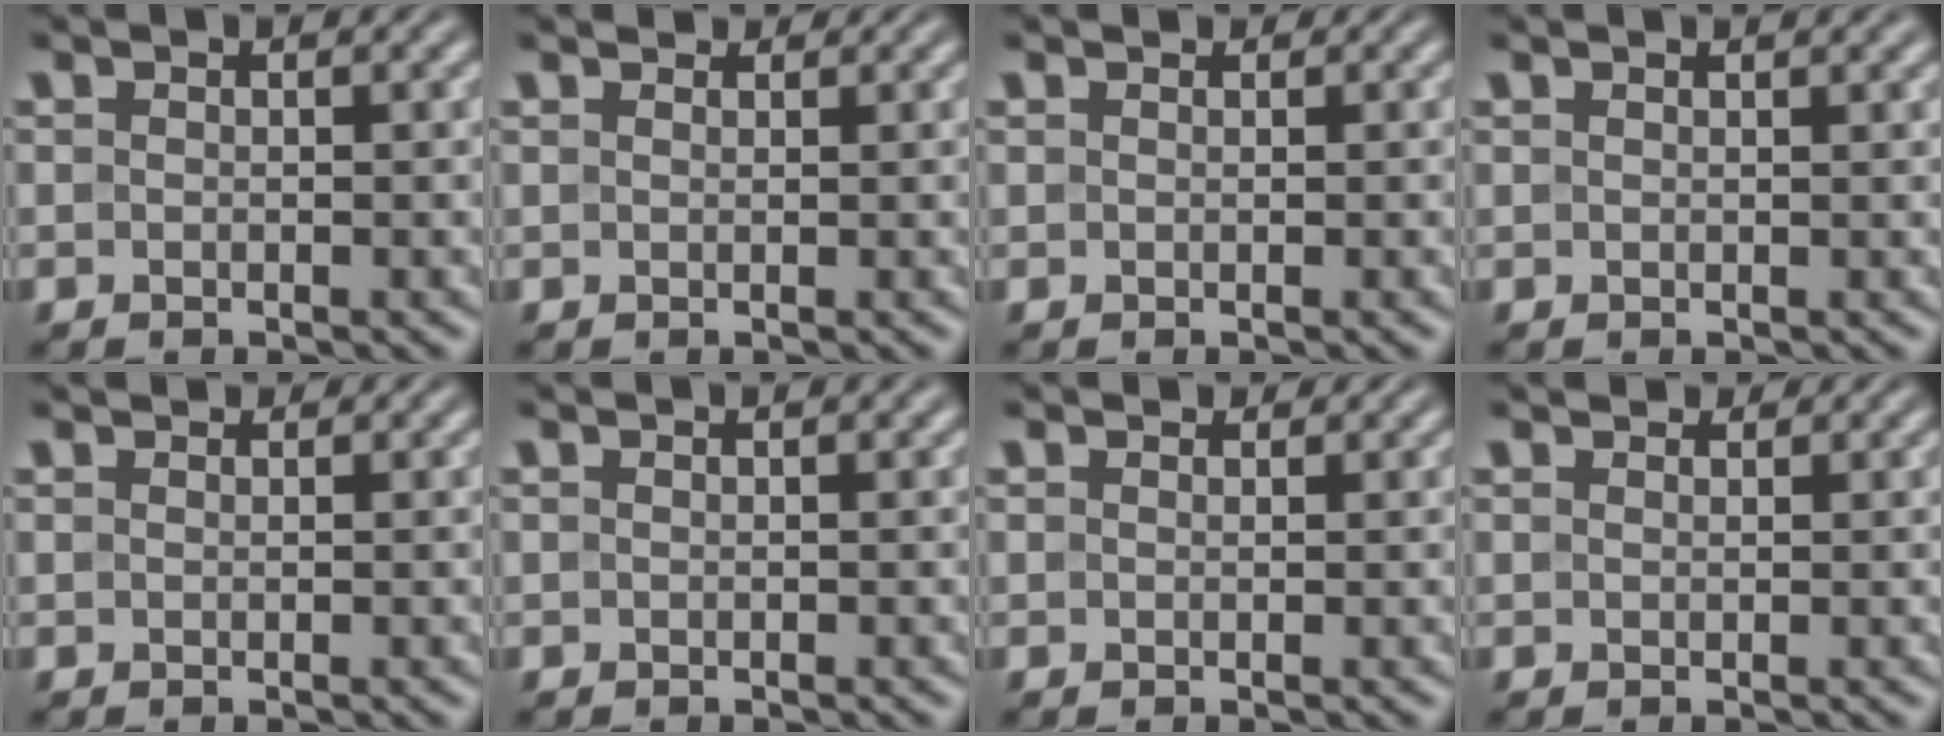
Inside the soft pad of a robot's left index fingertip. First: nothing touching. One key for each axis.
{"total": 1.9, "fx": 1.7, "fy": 0.6, "fz": 0.6, "tx": -0.016, "ty": -0.003, "tz": 0.021}
{"total": 0.8, "fx": 0.7, "fy": 0.3, "fz": 0.2, "tx": -0.007, "ty": -0.003, "tz": 0.004}
{"total": 1.6, "fx": 1.4, "fy": 0.5, "fz": 0.7, "tx": -0.007, "ty": 0.003, "tz": 0.011}
{"total": 1.5, "fx": 1.4, "fy": 0.3, "fz": 0.4, "tx": -0.010, "ty": -0.006, "tz": 0.015}
{"total": 0.7, "fx": 0.6, "fy": 0.2, "fz": 0.3, "tx": -0.001, "ty": 0.002, "tz": 0.005}
{"total": 1.5, "fx": 1.3, "fy": 0.5, "fz": 0.4, "tx": -0.014, "ty": 0.000, "tz": 0.014}
{"total": 2.1, "fx": 1.9, "fy": 0.7, "fz": 0.7, "tx": -0.014, "ty": -0.005, "tz": 0.024}